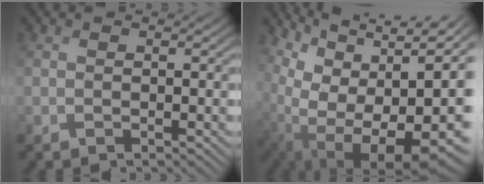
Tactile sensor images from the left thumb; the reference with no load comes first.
{"total": 14.9, "force": [2.0, 9.6, 11.3], "torque": [-0.190, -0.038, 0.086]}